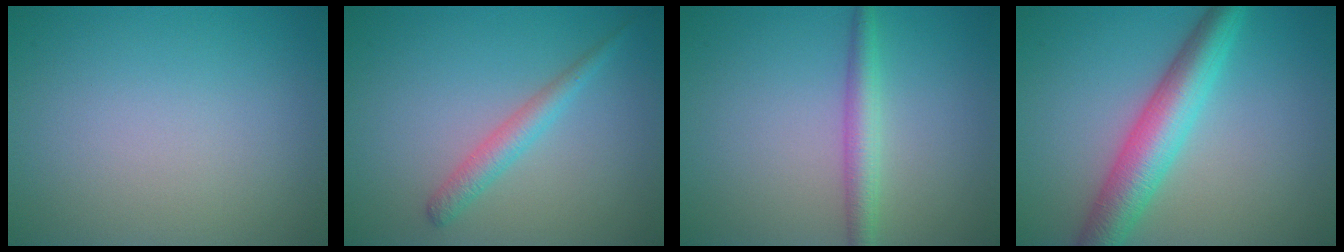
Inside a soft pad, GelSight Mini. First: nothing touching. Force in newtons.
{"total": 2.2, "press": 2.2, "slide": 0.0}
{"total": 2.6, "press": 2.6, "slide": 0.1}
{"total": 6.0, "press": 6.0, "slide": 0.0}